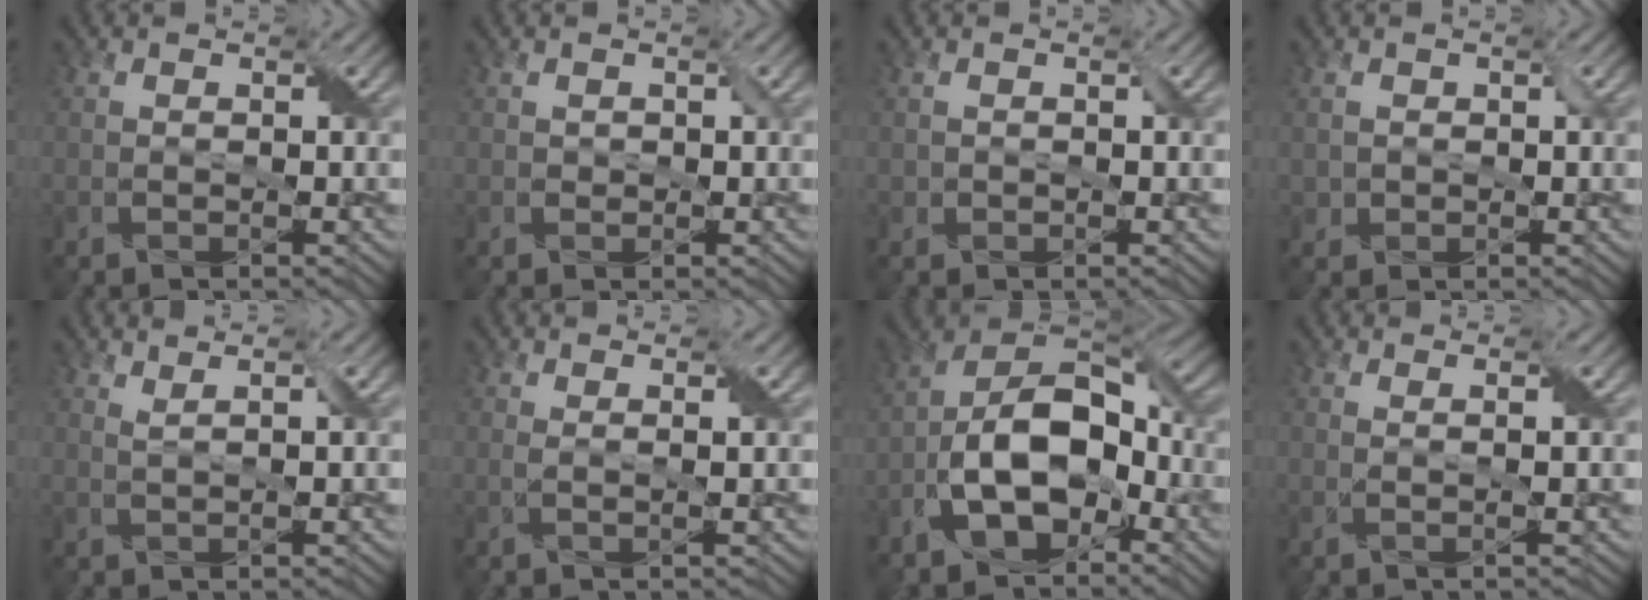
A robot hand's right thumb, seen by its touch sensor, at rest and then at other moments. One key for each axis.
{"total": 0.6, "fx": 0.1, "fy": 0.6, "fz": 0.1, "tx": -0.007, "ty": -0.002, "tz": 0.003}
{"total": 0.8, "fx": 0.0, "fy": 0.8, "fz": 0.1, "tx": -0.008, "ty": -0.002, "tz": -0.001}
{"total": 1.6, "fx": 0.2, "fy": 1.6, "fz": 0.4, "tx": -0.013, "ty": -0.003, "tz": 0.003}
{"total": 1.5, "fx": 1.2, "fy": 0.1, "fz": 0.9, "tx": -0.020, "ty": 0.001, "tz": 0.017}
{"total": 1.3, "fx": 0.5, "fy": 0.1, "fz": 1.2, "tx": -0.026, "ty": 0.006, "tz": 0.004}
{"total": 12.4, "fx": -4.7, "fy": 7.0, "fz": 9.2, "tx": -0.170, "ty": -0.003, "tz": -0.099}
{"total": 1.4, "fx": 0.5, "fy": 0.2, "fz": 1.3, "tx": -0.028, "ty": 0.008, "tz": -0.002}